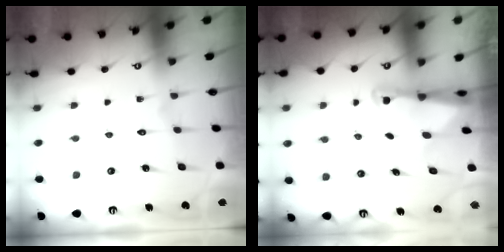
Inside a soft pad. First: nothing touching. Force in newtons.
{"total": 2.6, "press": 2.6, "slide": 0.5}